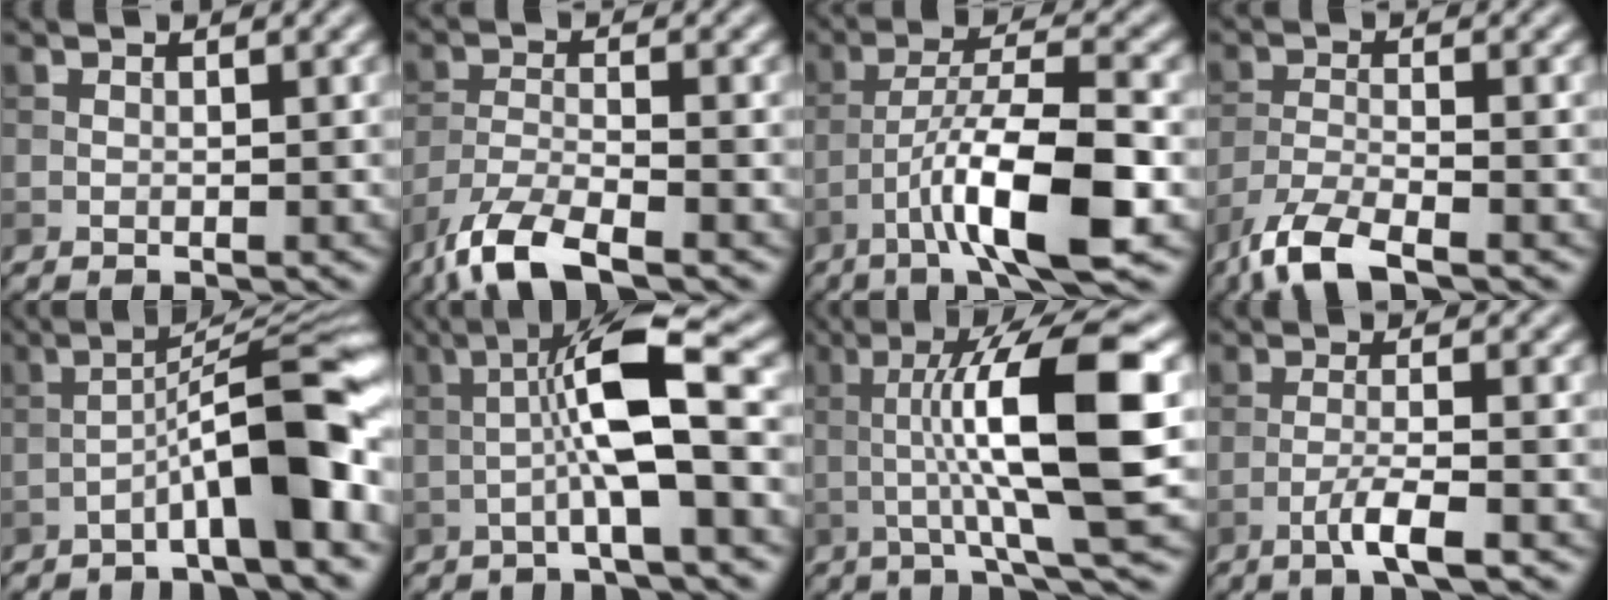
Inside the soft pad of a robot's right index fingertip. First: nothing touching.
{"total": 6.6, "force": [-4.9, 1.7, 4.2], "torque": [-0.084, -0.011, -0.099]}
{"total": 9.4, "force": [-4.2, 1.9, 8.2], "torque": [-0.139, 0.014, -0.076]}
{"total": 5.6, "force": [-4.2, 1.3, 3.4], "torque": [-0.071, -0.010, -0.088]}
{"total": 8.7, "force": [-3.6, 1.2, 7.9], "torque": [-0.116, 0.031, -0.062]}
{"total": 7.3, "force": [-0.9, 1.0, 7.2], "torque": [-0.123, 0.023, -0.023]}
{"total": 11.2, "force": [0.2, 1.9, 11.0], "torque": [-0.157, 0.011, 0.001]}
{"total": 3.3, "force": [-1.6, 0.3, 2.8], "torque": [-0.051, 0.007, -0.040]}